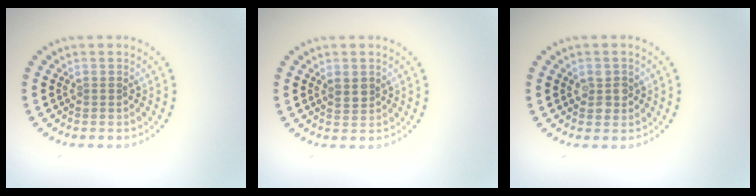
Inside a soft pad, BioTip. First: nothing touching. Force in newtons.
{"total": 1.4, "press": 1.3, "slide": 0.5}
{"total": 2.1, "press": 2.0, "slide": 0.4}